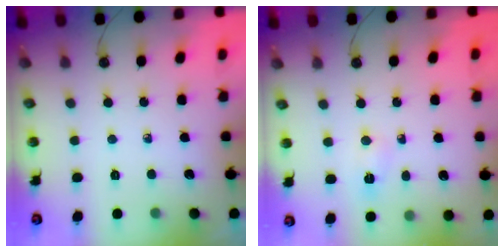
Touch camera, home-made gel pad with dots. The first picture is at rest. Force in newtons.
{"total": 2.4, "press": 2.4, "slide": 0.3}